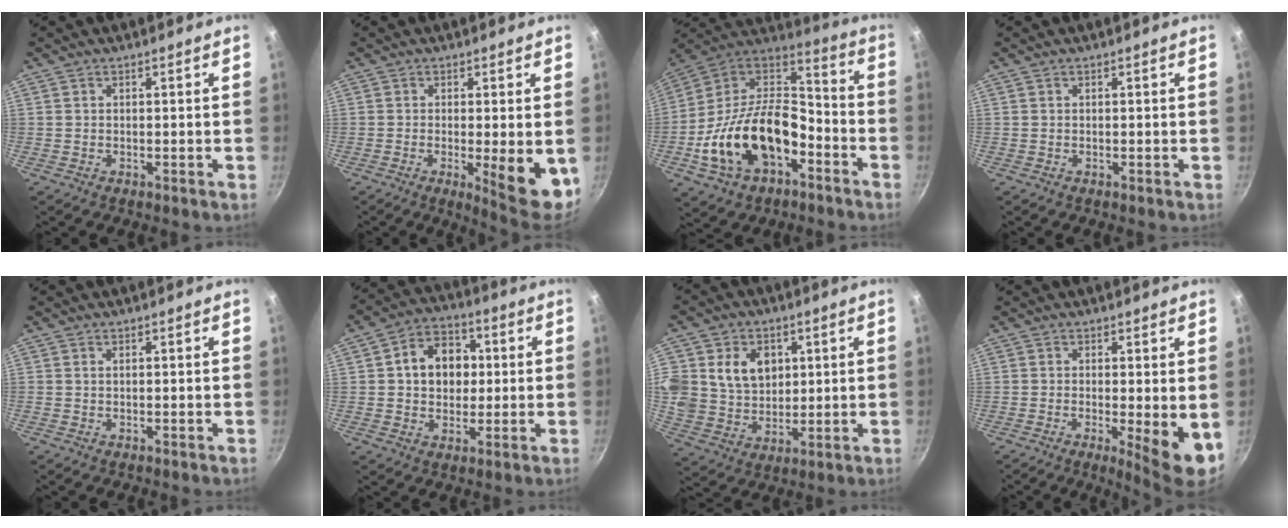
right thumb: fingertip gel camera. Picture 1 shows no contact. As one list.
[{"total": 9.0, "force": [-1.3, 2.0, 8.7], "torque": [-0.107, -0.013, -0.009]}, {"total": 23.9, "force": [-8.1, 14.5, 17.3], "torque": [-0.292, 0.069, -0.145]}, {"total": 0.0}, {"total": 0.5, "force": [0.2, 0.4, 0.3], "torque": [-0.006, 0.001, 0.003]}, {"total": 11.5, "force": [1.6, 9.1, 6.9], "torque": [-0.070, 0.014, 0.014]}, {"total": 13.7, "force": [3.5, 11.2, 7.1], "torque": [-0.118, -0.011, 0.067]}, {"total": 7.0, "force": [-0.9, 1.5, 6.8], "torque": [-0.092, -0.013, -0.006]}]